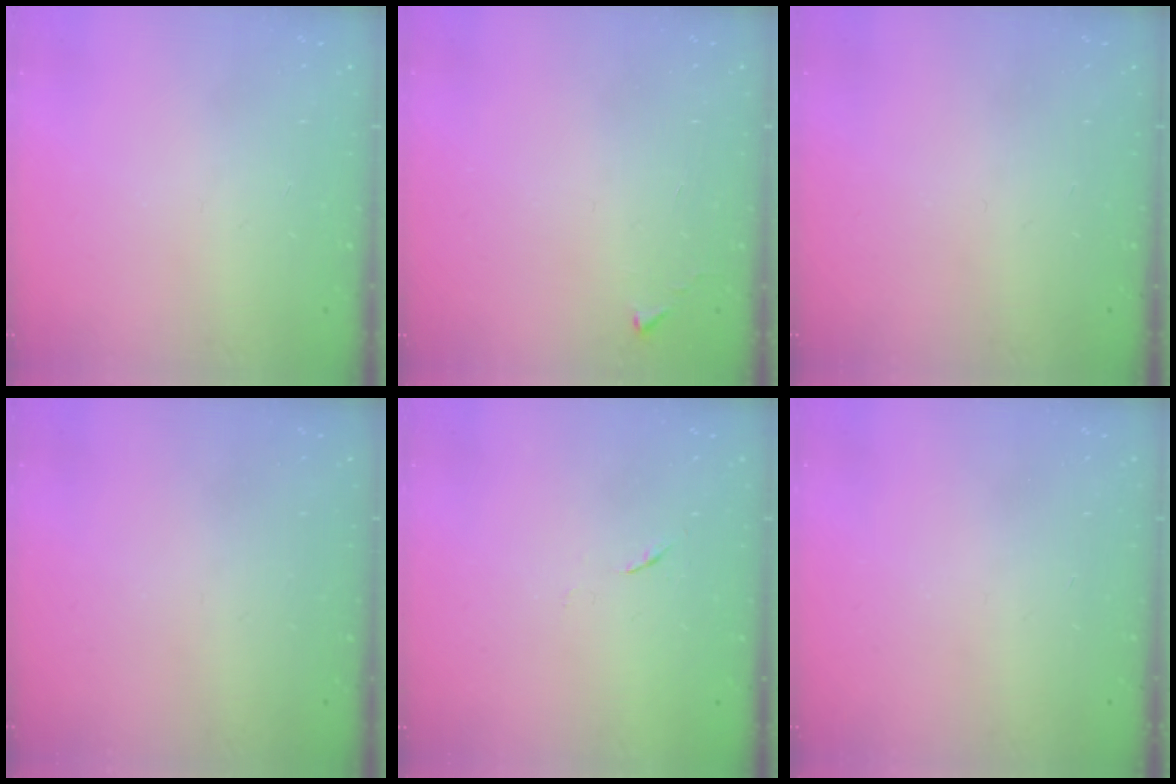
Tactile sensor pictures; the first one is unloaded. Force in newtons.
{"total": 2.7, "press": 2.6, "slide": 0.4}
{"total": 0.0}
{"total": 0.0}
{"total": 3.5, "press": 3.4, "slide": 0.6}
{"total": 0.0}